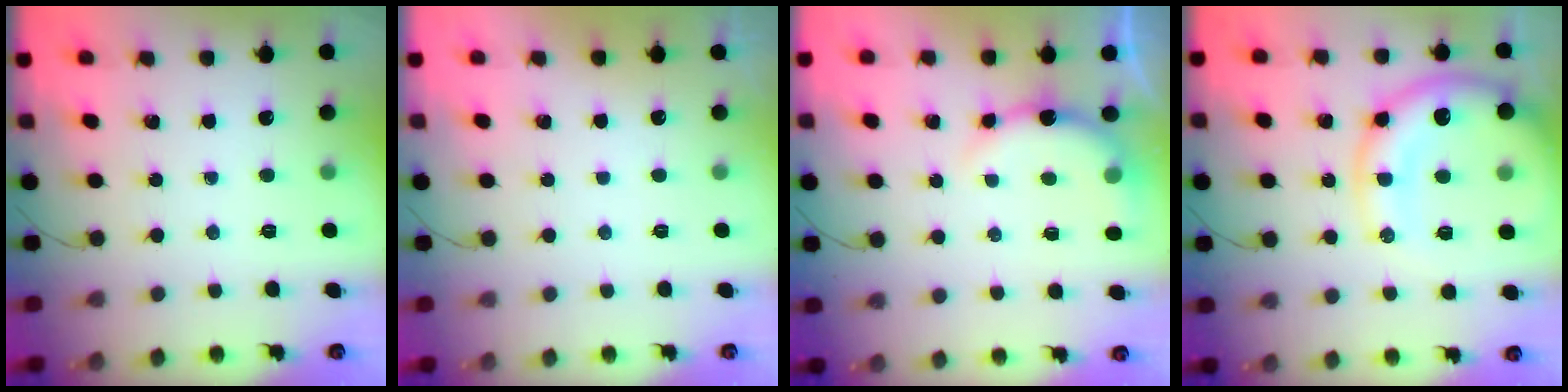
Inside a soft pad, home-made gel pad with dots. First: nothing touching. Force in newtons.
{"total": 3.0, "press": 3.0, "slide": 0.1}
{"total": 6.7, "press": 6.6, "slide": 1.2}
{"total": 15.9, "press": 15.5, "slide": 3.2}